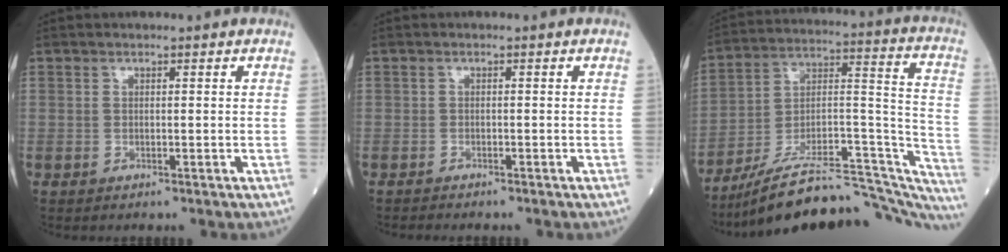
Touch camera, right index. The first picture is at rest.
{"total": 1.5, "force": [-1.4, 0.2, 0.5], "torque": [-0.014, -0.004, -0.019]}
{"total": 31.1, "force": [-27.7, 5.1, 13.3], "torque": [-0.132, 0.026, -0.397]}